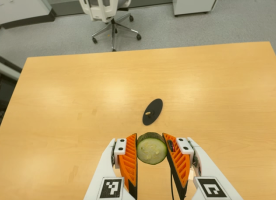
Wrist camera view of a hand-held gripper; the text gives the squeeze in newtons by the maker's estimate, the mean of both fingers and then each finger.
{"total": 9.2, "left": 8.0, "right": 10.3}